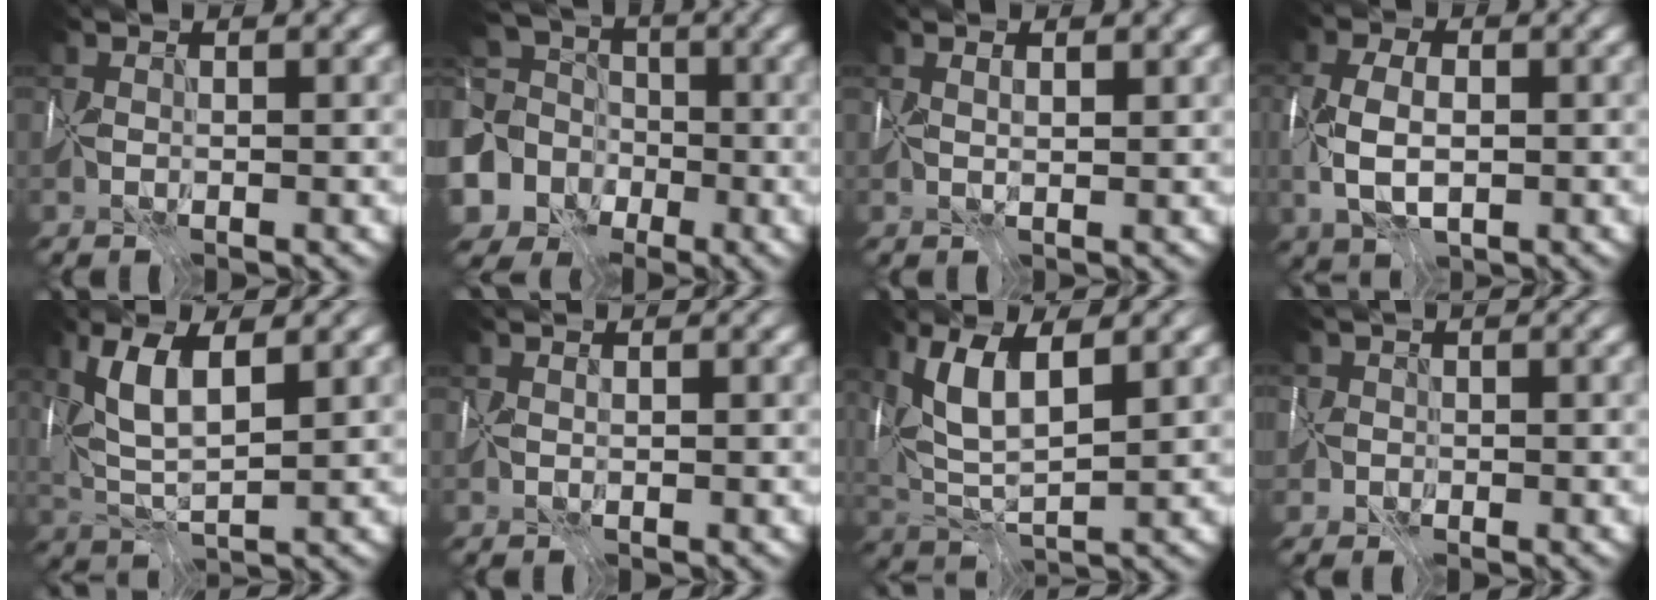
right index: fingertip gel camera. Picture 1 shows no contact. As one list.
[{"total": 12.6, "force": [-3.7, 10.6, 5.6], "torque": [-0.150, -0.010, -0.085]}, {"total": 1.4, "force": [0.9, 0.3, 1.1], "torque": [-0.011, -0.002, 0.012]}, {"total": 6.3, "force": [-0.6, 4.1, 4.8], "torque": [-0.101, 0.002, -0.007]}, {"total": 6.7, "force": [2.7, 2.6, 5.6], "torque": [-0.120, 0.007, 0.048]}, {"total": 0.0}, {"total": 7.8, "force": [3.3, 3.2, 6.3], "torque": [-0.139, 0.008, 0.058]}, {"total": 3.7, "force": [-0.4, 3.5, 1.3], "torque": [-0.016, 0.017, -0.036]}]